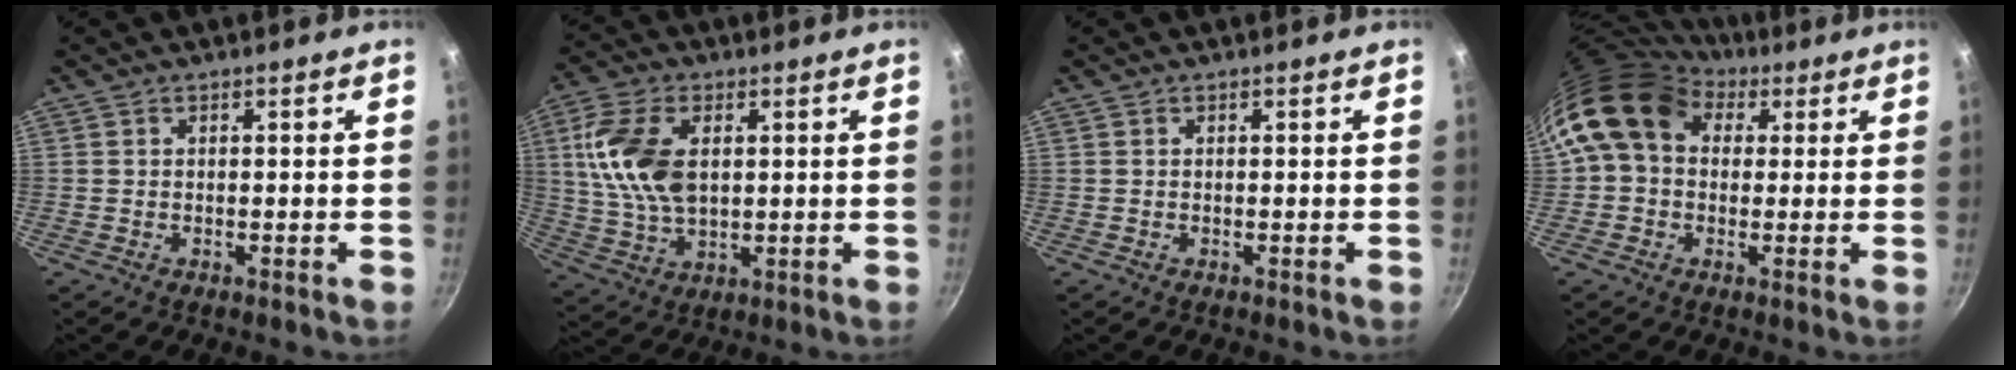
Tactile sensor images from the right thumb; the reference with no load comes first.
{"total": 13.2, "force": [2.6, 7.9, 10.3], "torque": [-0.190, -0.006, 0.051]}
{"total": 0.0}
{"total": 12.9, "force": [4.5, 9.9, 7.1], "torque": [-0.101, 0.013, 0.060]}